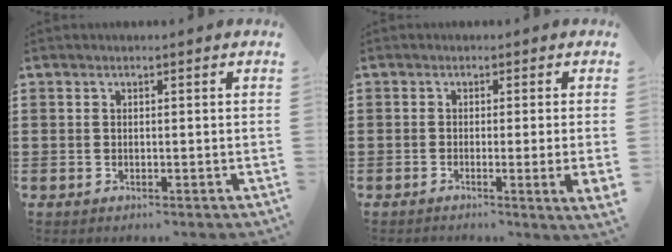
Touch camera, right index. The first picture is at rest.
{"total": 1.8, "force": [-0.4, -0.4, 1.7], "torque": [-0.030, -0.010, -0.007]}